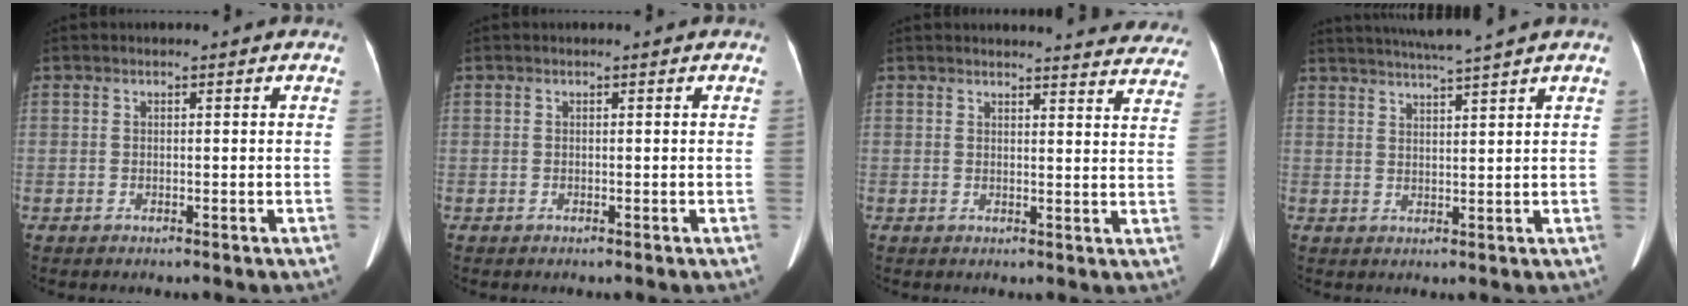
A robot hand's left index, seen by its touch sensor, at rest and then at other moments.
{"total": 0.0}
{"total": 17.2, "force": [16.7, 2.5, 3.3], "torque": [-0.013, -0.070, 0.165]}
{"total": 7.8, "force": [6.9, -1.8, 3.2], "torque": [-0.053, 0.009, 0.105]}